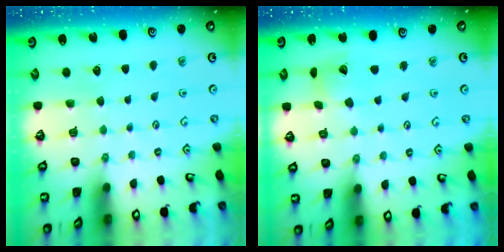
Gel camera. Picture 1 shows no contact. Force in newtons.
{"total": 6.3, "press": 6.2, "slide": 0.9}